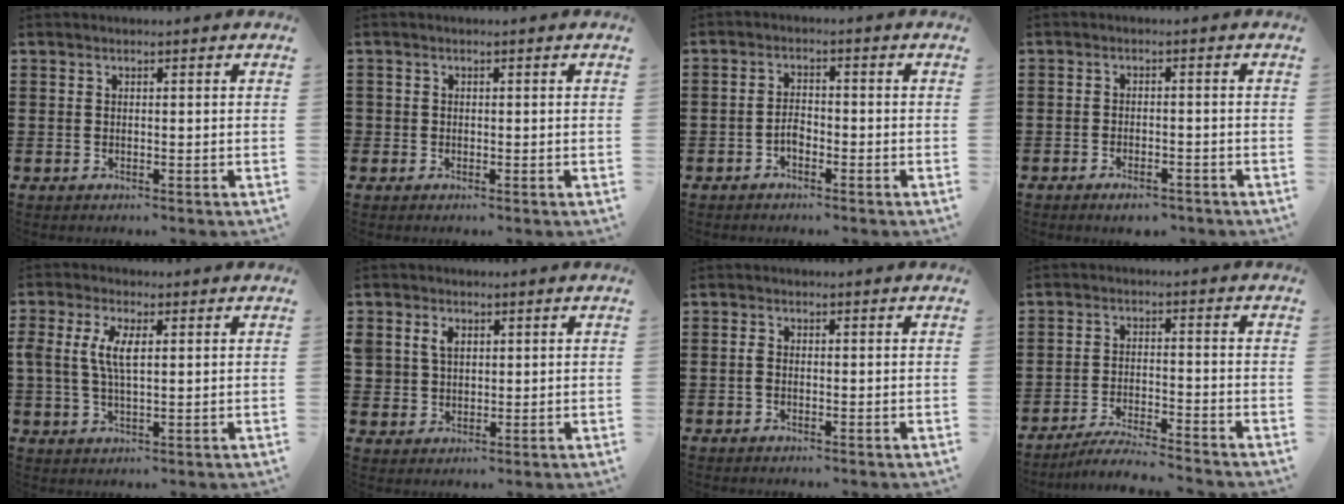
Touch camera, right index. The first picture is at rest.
{"total": 0.7, "force": [-0.3, 0.7, 0.1], "torque": [-0.003, 0.003, -0.007]}
{"total": 2.3, "force": [-1.3, 1.2, 1.4], "torque": [-0.030, 0.003, -0.026]}
{"total": 2.3, "force": [-2.1, 0.3, 0.8], "torque": [-0.019, -0.001, -0.039]}
{"total": 5.5, "force": [1.2, 2.4, 4.9], "torque": [-0.109, 0.006, 0.017]}
{"total": 3.4, "force": [1.4, 2.8, 1.3], "torque": [-0.038, 0.013, 0.024]}
{"total": 1.2, "force": [-0.3, 0.6, 1.0], "torque": [-0.027, -0.003, -0.009]}
{"total": 4.6, "force": [-4.4, -0.4, 1.1], "torque": [-0.028, -0.008, -0.089]}